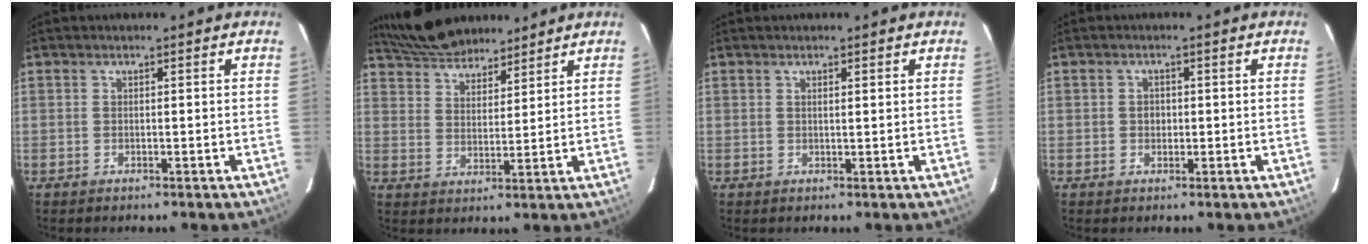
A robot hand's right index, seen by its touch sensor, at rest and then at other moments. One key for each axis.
{"total": 11.0, "fx": 9.7, "fy": 3.5, "fz": 3.8, "tx": -0.086, "ty": 0.035, "tz": 0.167}
{"total": 1.1, "fx": 0.7, "fy": -0.4, "fz": 0.8, "tx": -0.015, "ty": 0.000, "tz": 0.011}
{"total": 1.3, "fx": -0.1, "fy": 1.2, "fz": 0.4, "tx": -0.005, "ty": 0.004, "tz": -0.002}